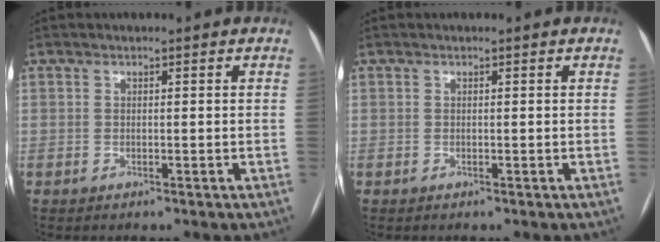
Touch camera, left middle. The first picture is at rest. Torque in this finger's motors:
{"motor_torque": [0.02, 0.05, 0.03, 0.00]}